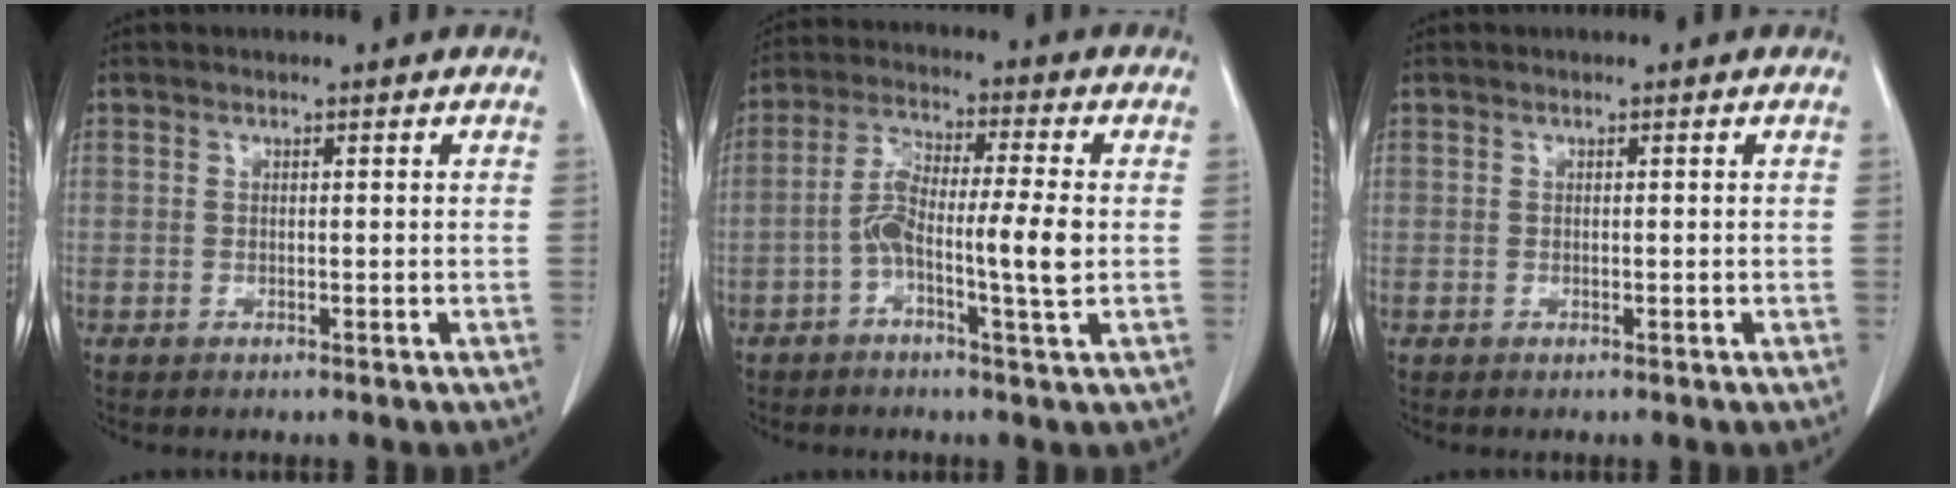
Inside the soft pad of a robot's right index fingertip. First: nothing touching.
{"total": 8.9, "force": [-1.7, 0.7, 8.7], "torque": [-0.164, 0.015, -0.036]}
{"total": 0.0}